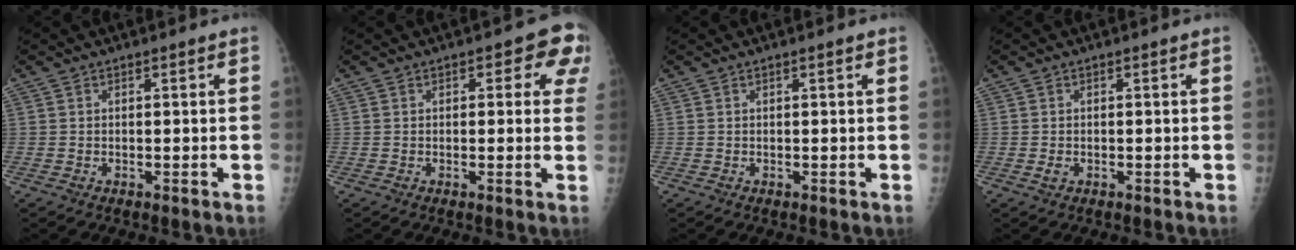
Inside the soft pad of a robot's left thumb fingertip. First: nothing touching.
{"total": 6.6, "force": [2.7, 3.5, 4.8], "torque": [-0.007, -0.001, 0.019]}
{"total": 0.6, "force": [0.3, 0.1, 0.5], "torque": [-0.008, 0.001, 0.003]}
{"total": 1.0, "force": [-0.2, 0.7, 0.6], "torque": [-0.012, -0.002, -0.003]}